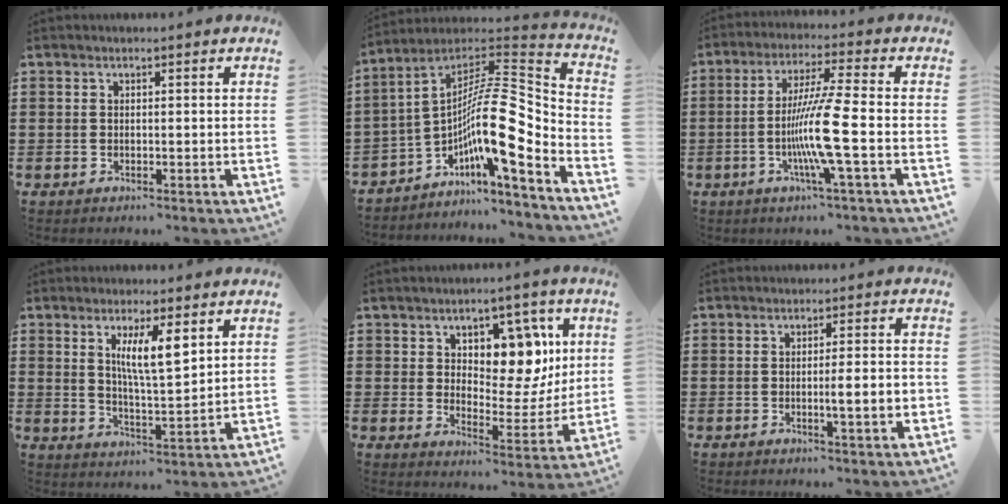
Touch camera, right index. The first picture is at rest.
{"total": 14.4, "force": [-3.1, 3.8, 13.6], "torque": [-0.236, -0.030, -0.070]}
{"total": 9.8, "force": [-2.7, -0.5, 9.4], "torque": [-0.189, -0.019, -0.058]}
{"total": 7.1, "force": [3.2, 1.5, 6.1], "torque": [-0.121, 0.001, 0.051]}
{"total": 8.4, "force": [4.5, 5.4, 4.5], "torque": [-0.076, -0.023, 0.076]}
{"total": 4.3, "force": [-0.8, 0.0, 4.2], "torque": [-0.070, -0.008, -0.014]}